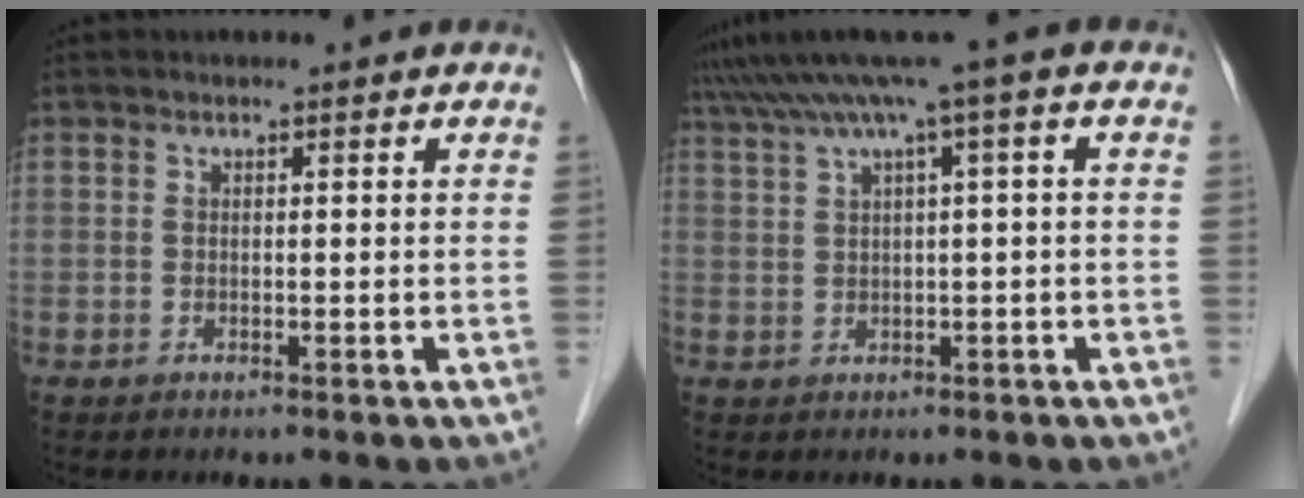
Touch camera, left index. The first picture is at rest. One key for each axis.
{"total": 6.9, "fx": 3.5, "fy": -0.9, "fz": 5.9, "tx": -0.108, "ty": 0.038, "tz": 0.063}